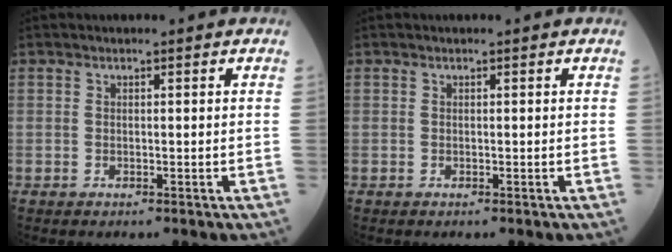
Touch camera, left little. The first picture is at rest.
{"total": 0.0}